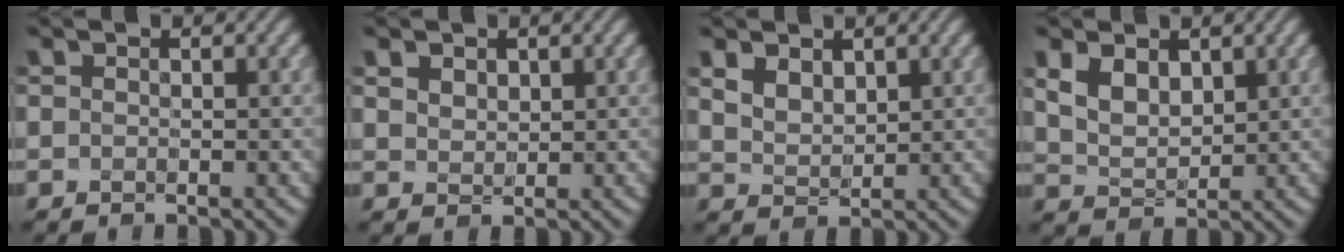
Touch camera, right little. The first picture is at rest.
{"total": 3.0, "force": [1.7, 2.0, 1.5], "torque": [-0.042, 0.011, 0.026]}
{"total": 4.6, "force": [2.5, 3.1, 2.4], "torque": [-0.062, 0.019, 0.044]}
{"total": 4.0, "force": [1.9, 2.5, 2.4], "torque": [-0.053, 0.014, 0.036]}